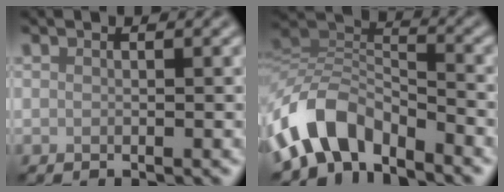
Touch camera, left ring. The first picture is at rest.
{"total": 6.8, "force": [-5.0, 3.3, 3.3], "torque": [-0.051, -0.002, -0.107]}